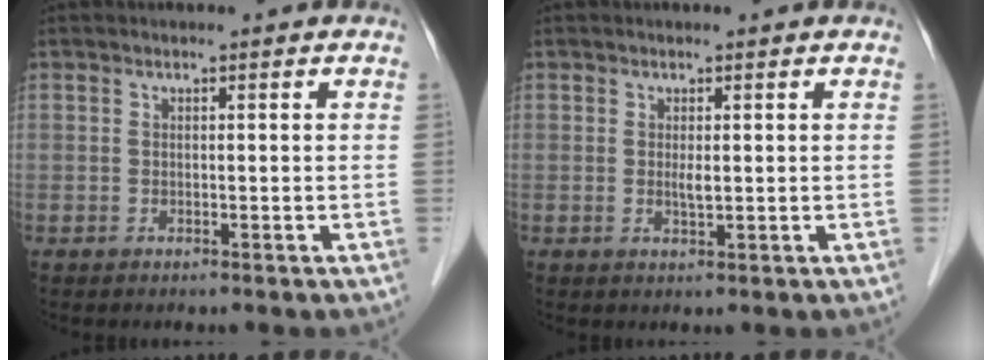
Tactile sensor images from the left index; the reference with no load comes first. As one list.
[{"total": 1.2, "force": [-0.5, 0.2, 1.1], "torque": [-0.025, -0.009, -0.005]}]